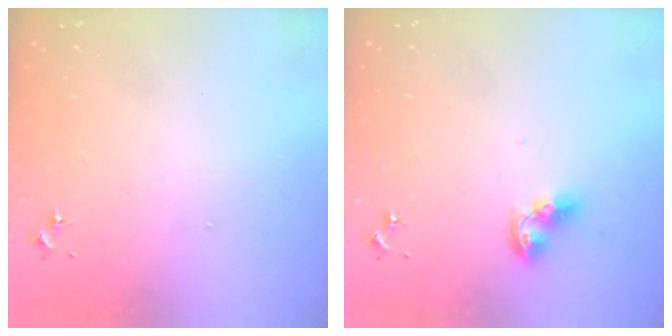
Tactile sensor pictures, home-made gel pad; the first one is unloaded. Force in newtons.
{"total": 8.0, "press": 7.9, "slide": 0.8}